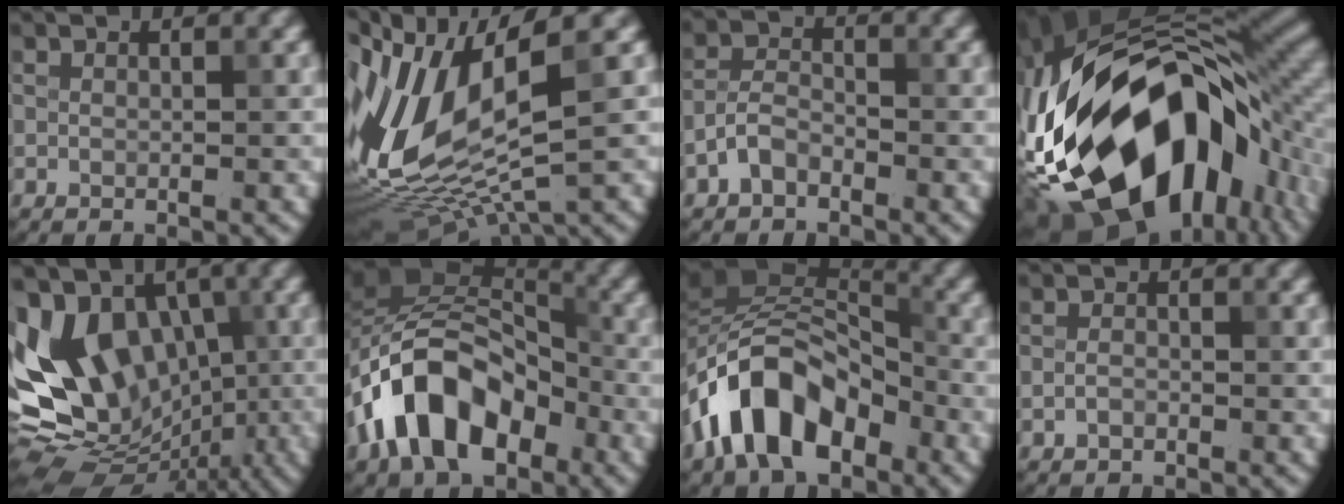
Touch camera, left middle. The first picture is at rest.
{"total": 13.0, "force": [1.8, 5.7, 11.5], "torque": [-0.258, -0.013, 0.042]}
{"total": 2.6, "force": [-1.6, 1.4, 1.4], "torque": [-0.026, 0.010, -0.039]}
{"total": 19.8, "force": [-5.1, 11.3, 15.5], "torque": [-0.280, -0.018, -0.078]}
{"total": 13.8, "force": [0.4, 10.1, 9.5], "torque": [-0.154, 0.020, -0.003]}
{"total": 11.0, "force": [-4.7, 7.0, 7.1], "torque": [-0.124, 0.014, -0.096]}
{"total": 10.0, "force": [-4.8, 5.9, 6.5], "torque": [-0.107, 0.017, -0.101]}
{"total": 1.1, "force": [-0.5, 0.7, 0.7], "torque": [-0.015, 0.001, -0.014]}